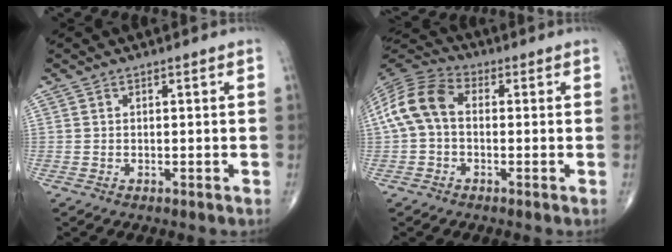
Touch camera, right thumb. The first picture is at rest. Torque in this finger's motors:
{"motor_torque": [-0.04, 0.39, 0.95, -0.14, 0.10]}